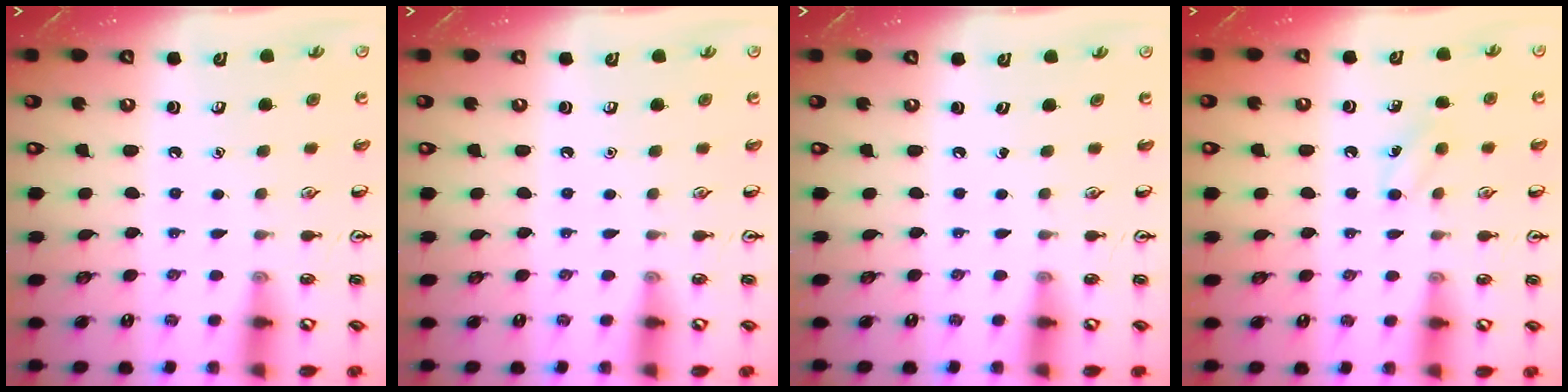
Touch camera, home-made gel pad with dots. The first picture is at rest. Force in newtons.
{"total": 0.0}
{"total": 0.0}
{"total": 6.2, "press": 5.9, "slide": 1.9}